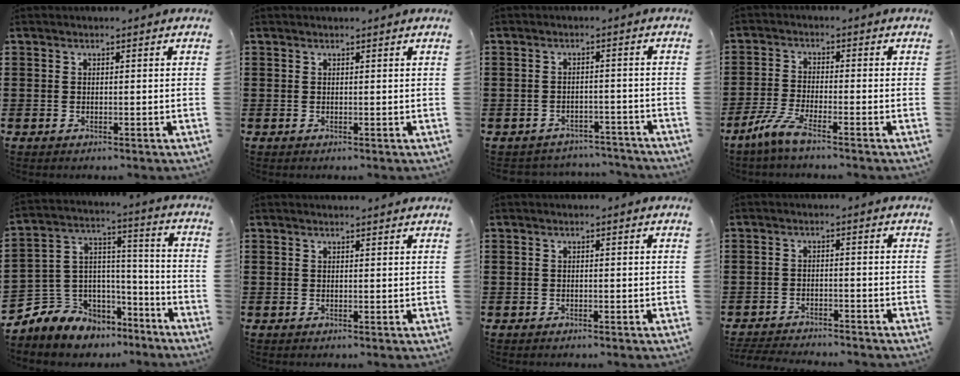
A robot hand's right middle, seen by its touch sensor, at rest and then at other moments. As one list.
[{"total": 0.0}, {"total": 2.8, "force": [-2.7, 0.4, -0.1], "torque": [-0.007, -0.001, -0.060]}, {"total": 4.7, "force": [-3.5, 0.2, 3.2], "torque": [-0.087, -0.017, -0.073]}, {"total": 6.4, "force": [-4.7, 4.3, -0.9], "torque": [-0.015, -0.013, -0.092]}, {"total": 0.8, "force": [0.8, -0.1, 0.0], "torque": [-0.001, -0.003, 0.015]}, {"total": 0.0}, {"total": 2.8, "force": [-2.8, 0.1, 0.1], "torque": [-0.014, -0.004, -0.061]}]